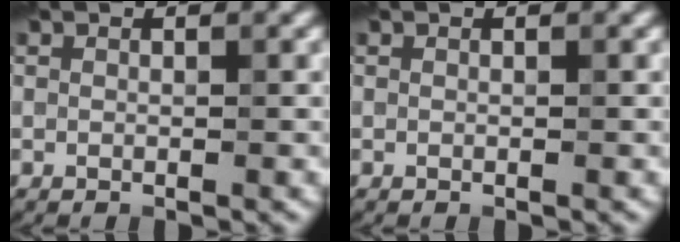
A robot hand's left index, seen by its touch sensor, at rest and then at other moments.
{"total": 0.0}